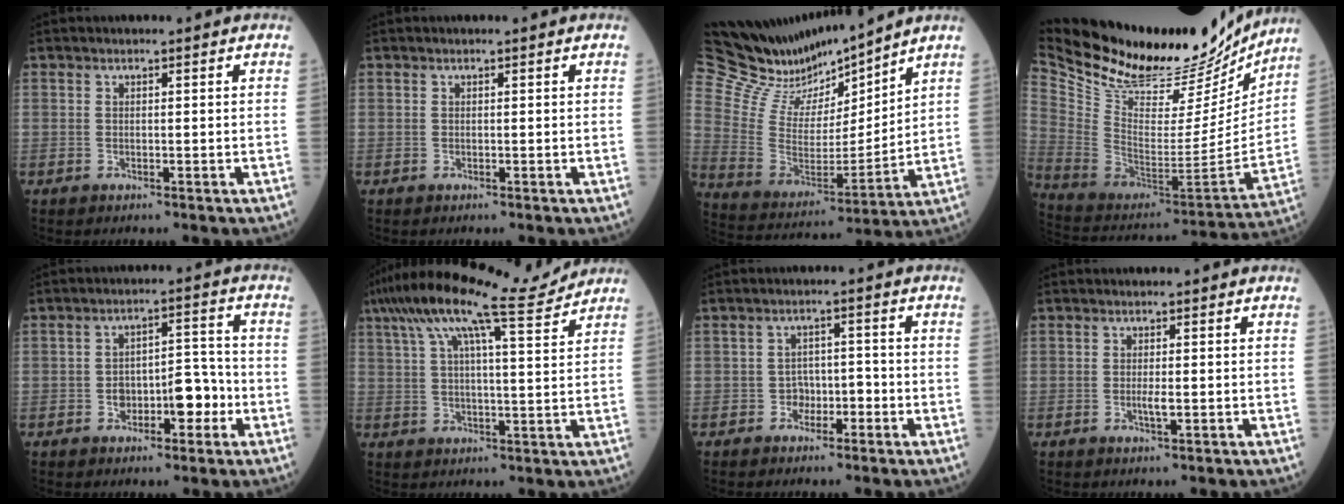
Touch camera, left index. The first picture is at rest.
{"total": 0.0}
{"total": 18.8, "force": [17.2, 3.9, 6.5], "torque": [-0.134, -0.013, 0.312]}
{"total": 29.7, "force": [25.8, 7.8, 12.4], "torque": [-0.225, -0.051, 0.390]}
{"total": 6.5, "force": [-2.4, 3.1, 5.3], "torque": [-0.078, 0.022, -0.035]}
{"total": 14.3, "force": [11.8, 0.6, 8.1], "torque": [-0.155, 0.029, 0.181]}
{"total": 2.6, "force": [-1.5, 1.8, 1.2], "torque": [-0.008, 0.008, -0.029]}
{"total": 1.2, "force": [-0.3, 0.2, 1.1], "torque": [-0.022, -0.006, -0.005]}